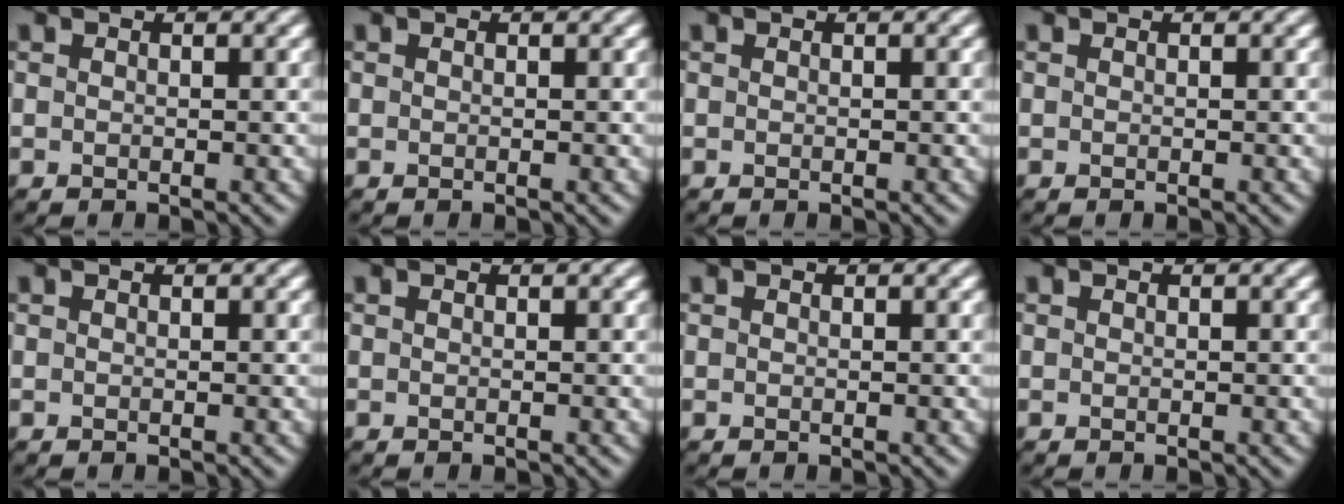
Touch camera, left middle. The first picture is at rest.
{"total": 0.0}
{"total": 0.0}
{"total": 0.0}
{"total": 0.0}
{"total": 0.0}
{"total": 0.0}
{"total": 0.0}